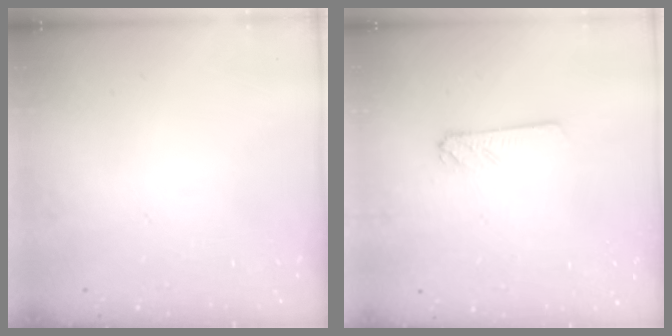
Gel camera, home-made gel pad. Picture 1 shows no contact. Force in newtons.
{"total": 2.4, "press": 2.4, "slide": 0.3}